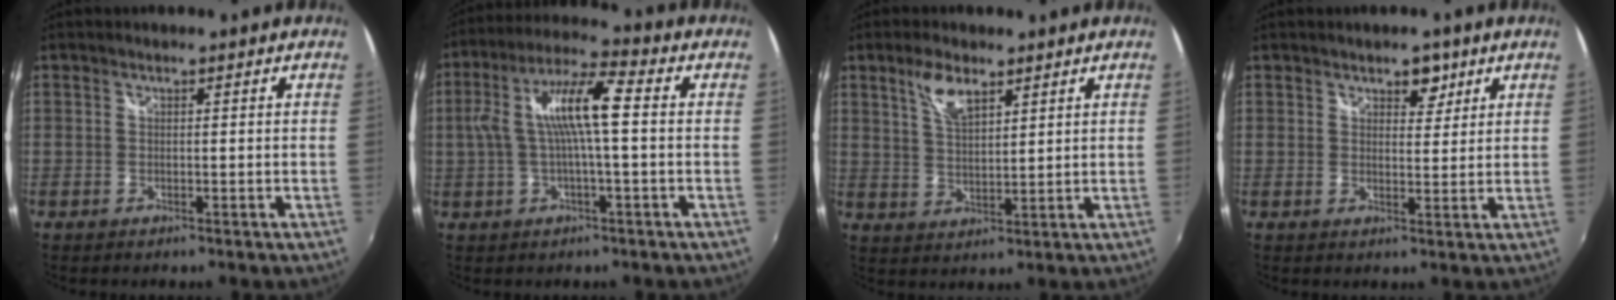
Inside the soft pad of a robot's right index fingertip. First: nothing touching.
{"total": 11.1, "force": [0.4, 1.7, 10.9], "torque": [-0.210, 0.017, 0.007]}
{"total": 6.1, "force": [3.7, 2.5, 4.1], "torque": [-0.078, 0.006, 0.071]}
{"total": 3.3, "force": [2.1, 2.0, 1.7], "torque": [-0.015, 0.002, 0.030]}